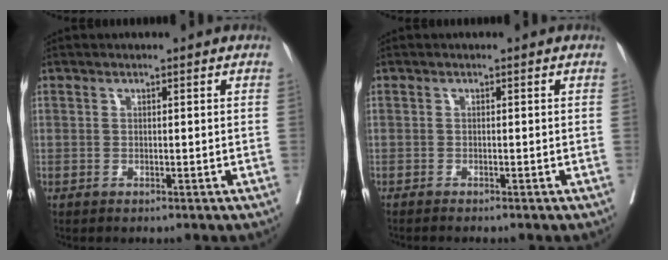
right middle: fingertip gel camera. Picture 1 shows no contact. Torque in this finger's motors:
{"motor_torque": [0.72, -0.54, 0.02, 0.01]}